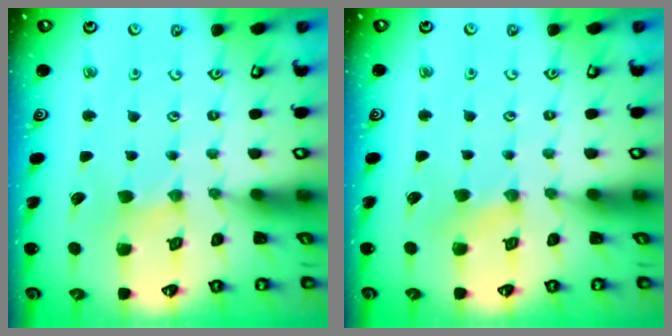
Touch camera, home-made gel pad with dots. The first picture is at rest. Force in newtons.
{"total": 2.3, "press": 2.2, "slide": 0.5}